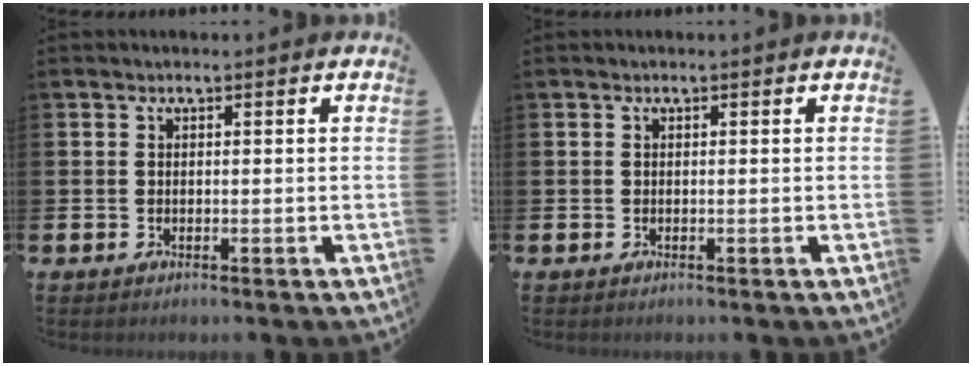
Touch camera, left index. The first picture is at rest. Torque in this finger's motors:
{"motor_torque": [-0.01, -0.01, 0.00, 0.00]}